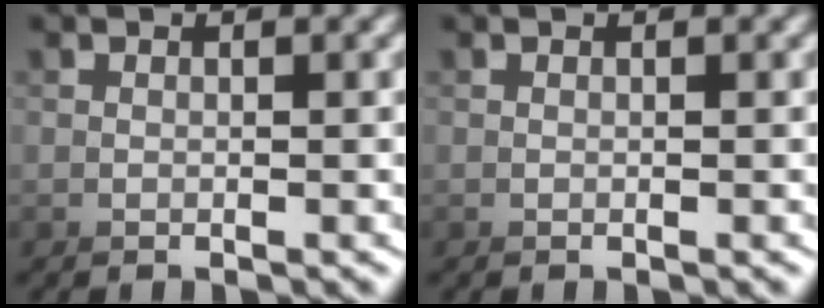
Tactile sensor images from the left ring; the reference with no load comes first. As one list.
[{"total": 0.0}]